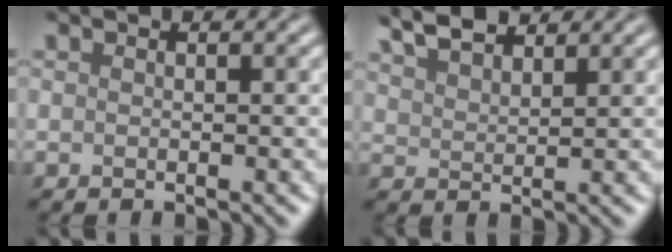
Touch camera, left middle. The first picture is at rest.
{"total": 3.7, "force": [3.3, 0.9, 1.5], "torque": [-0.033, 0.009, 0.066]}